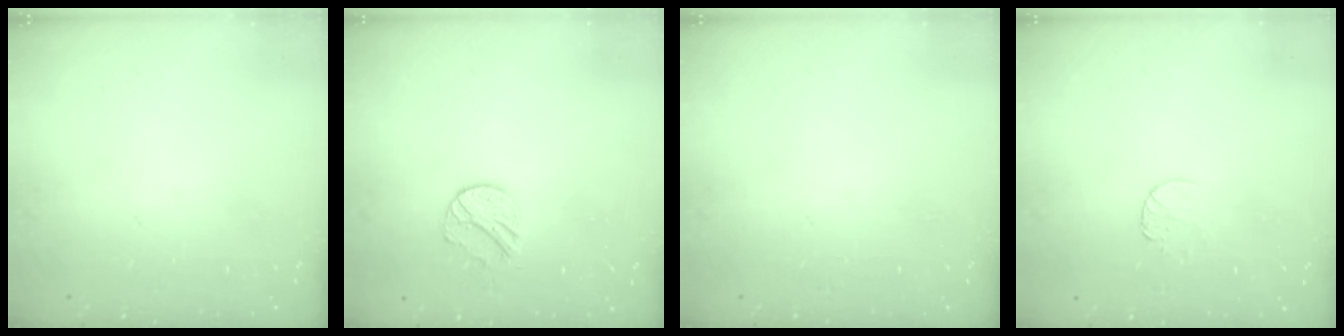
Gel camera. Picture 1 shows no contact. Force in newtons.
{"total": 8.6, "press": 8.6, "slide": 0.1}
{"total": 0.0}
{"total": 6.9, "press": 6.9, "slide": 0.6}